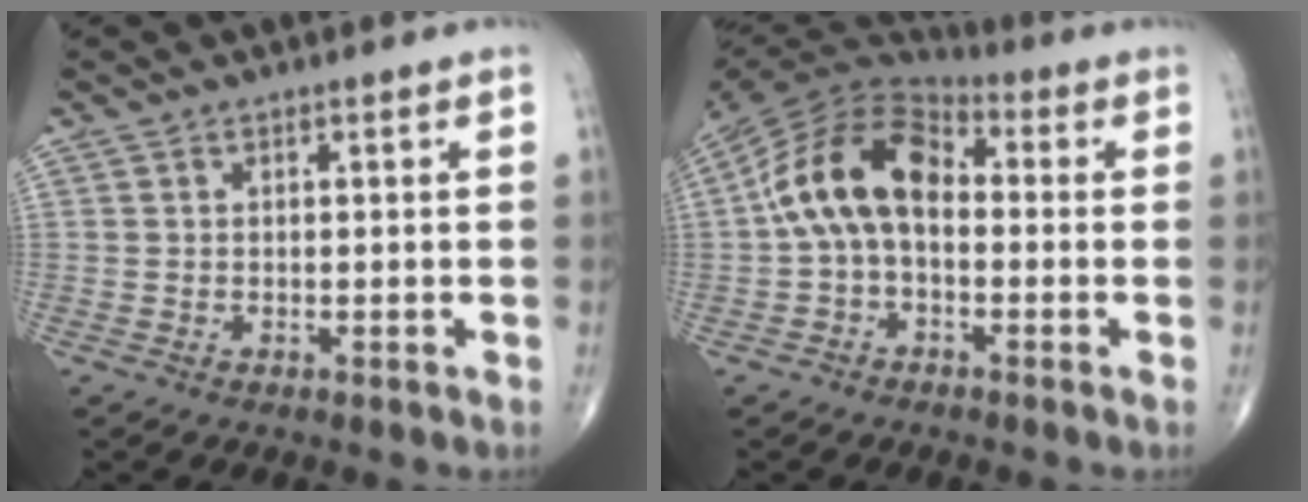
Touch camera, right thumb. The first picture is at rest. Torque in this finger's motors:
{"motor_torque": [0.19, 0.87, 1.54, -0.21, 0.16]}